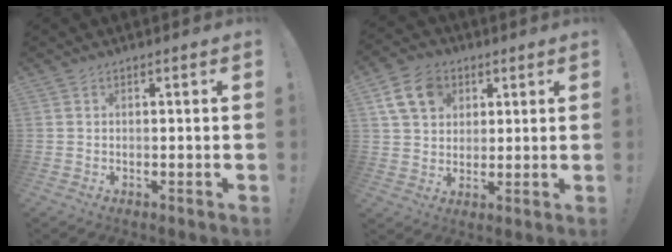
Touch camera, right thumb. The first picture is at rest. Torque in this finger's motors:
{"motor_torque": [0.08, 0.04, 0.65, 0.22, 0.00]}